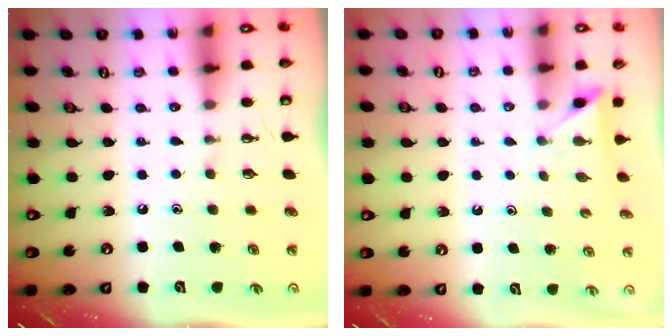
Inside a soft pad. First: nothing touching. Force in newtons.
{"total": 2.5, "press": 2.4, "slide": 0.3}